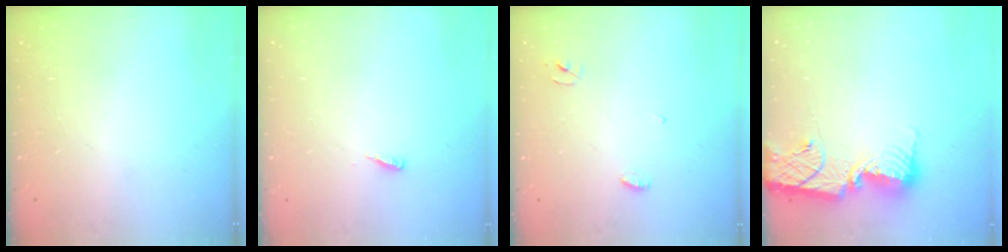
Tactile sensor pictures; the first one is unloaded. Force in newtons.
{"total": 3.2, "press": 3.2, "slide": 0.2}
{"total": 3.3, "press": 3.3, "slide": 0.3}
{"total": 14.0, "press": 14.0, "slide": 1.1}